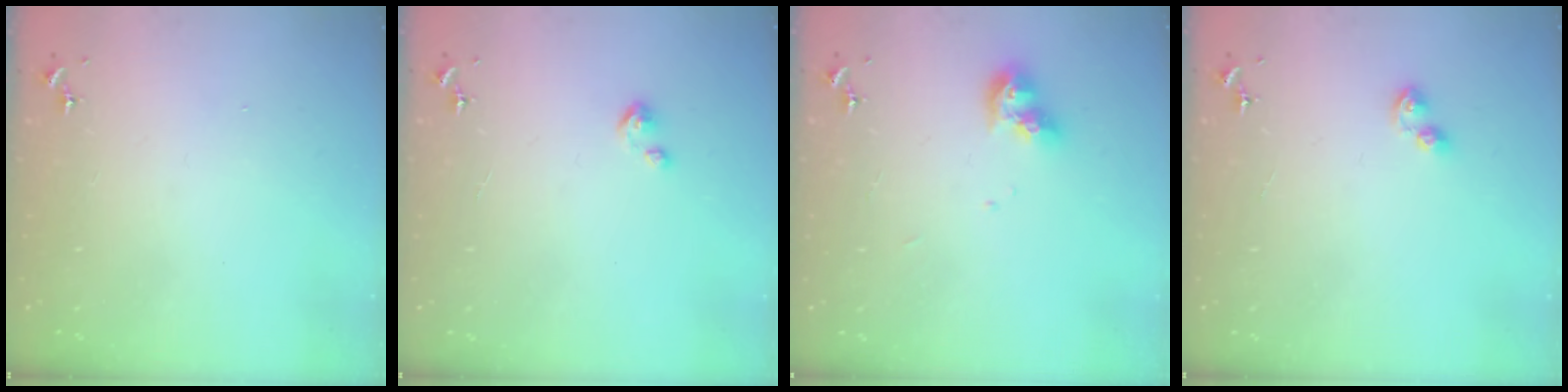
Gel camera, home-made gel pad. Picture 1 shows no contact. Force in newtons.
{"total": 3.3, "press": 3.3, "slide": 0.3}
{"total": 10.2, "press": 10.1, "slide": 0.9}
{"total": 4.5, "press": 4.4, "slide": 0.4}